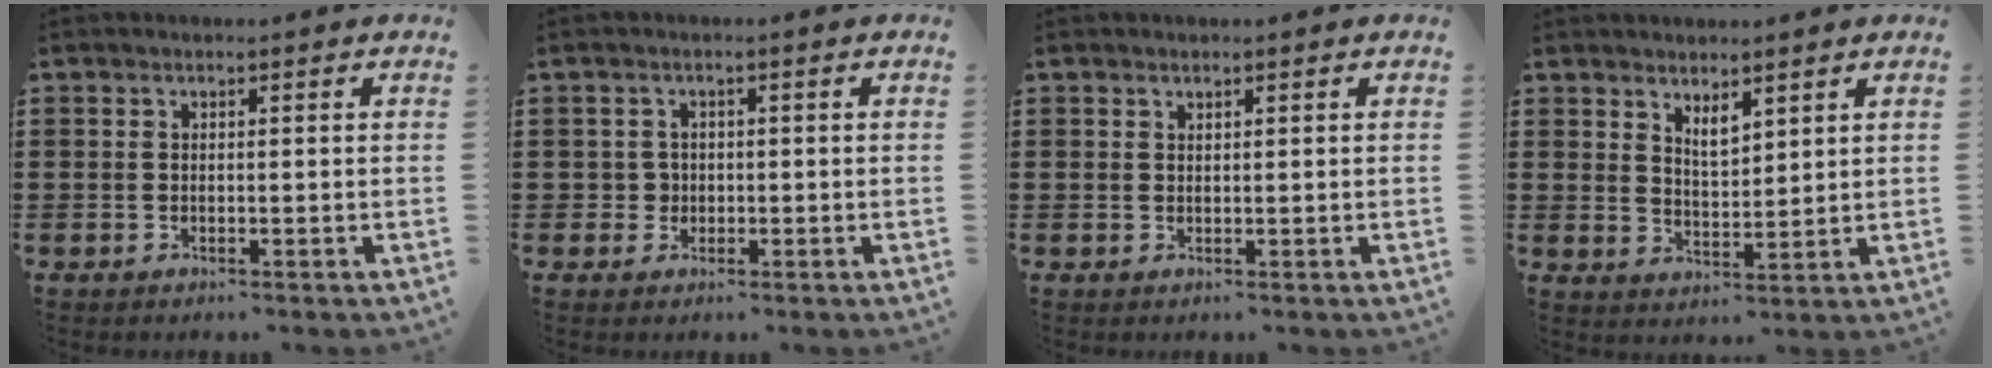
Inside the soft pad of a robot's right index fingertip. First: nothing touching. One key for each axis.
{"total": 1.9, "fx": -0.2, "fy": 1.8, "fz": 0.5, "tx": -0.017, "ty": 0.007, "tz": -0.006}
{"total": 0.6, "fx": 0.5, "fy": 0.3, "fz": 0.0, "tx": -0.002, "ty": 0.001, "tz": 0.011}
{"total": 3.3, "fx": 2.7, "fy": 1.2, "fz": 1.5, "tx": -0.035, "ty": 0.001, "tz": 0.049}